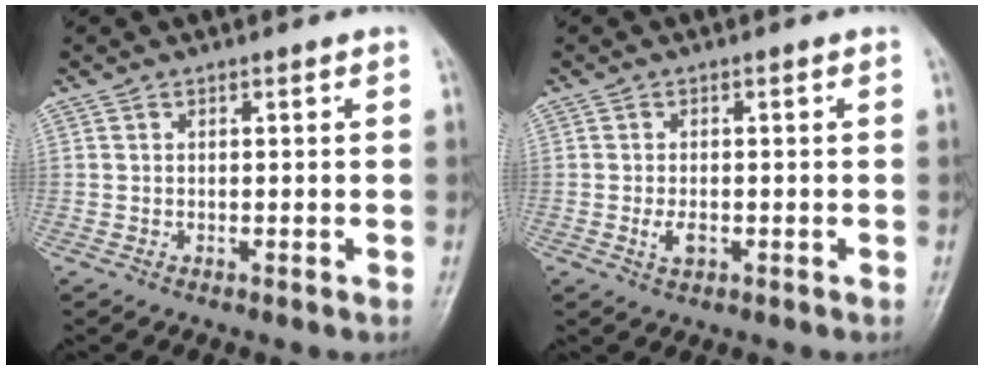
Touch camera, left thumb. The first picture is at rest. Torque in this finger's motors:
{"motor_torque": [-0.05, 0.25, 0.51, -0.05, 0.01]}